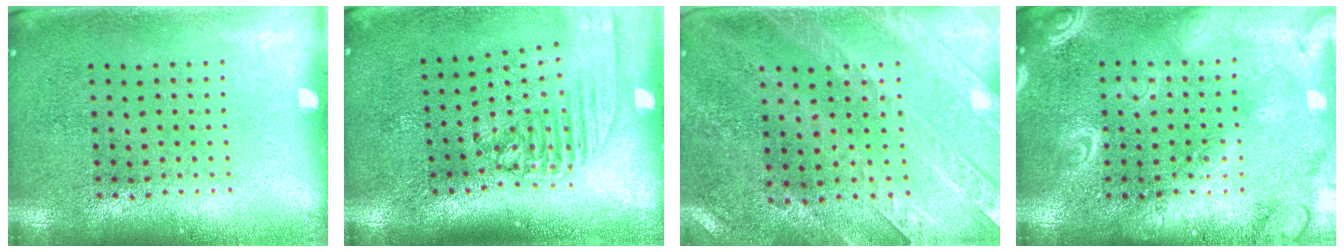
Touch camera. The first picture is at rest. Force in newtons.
{"total": 2.2, "press": 1.7, "slide": 1.4}
{"total": 3.0, "press": 2.6, "slide": 1.4}
{"total": 3.0, "press": 3.0, "slide": 0.3}